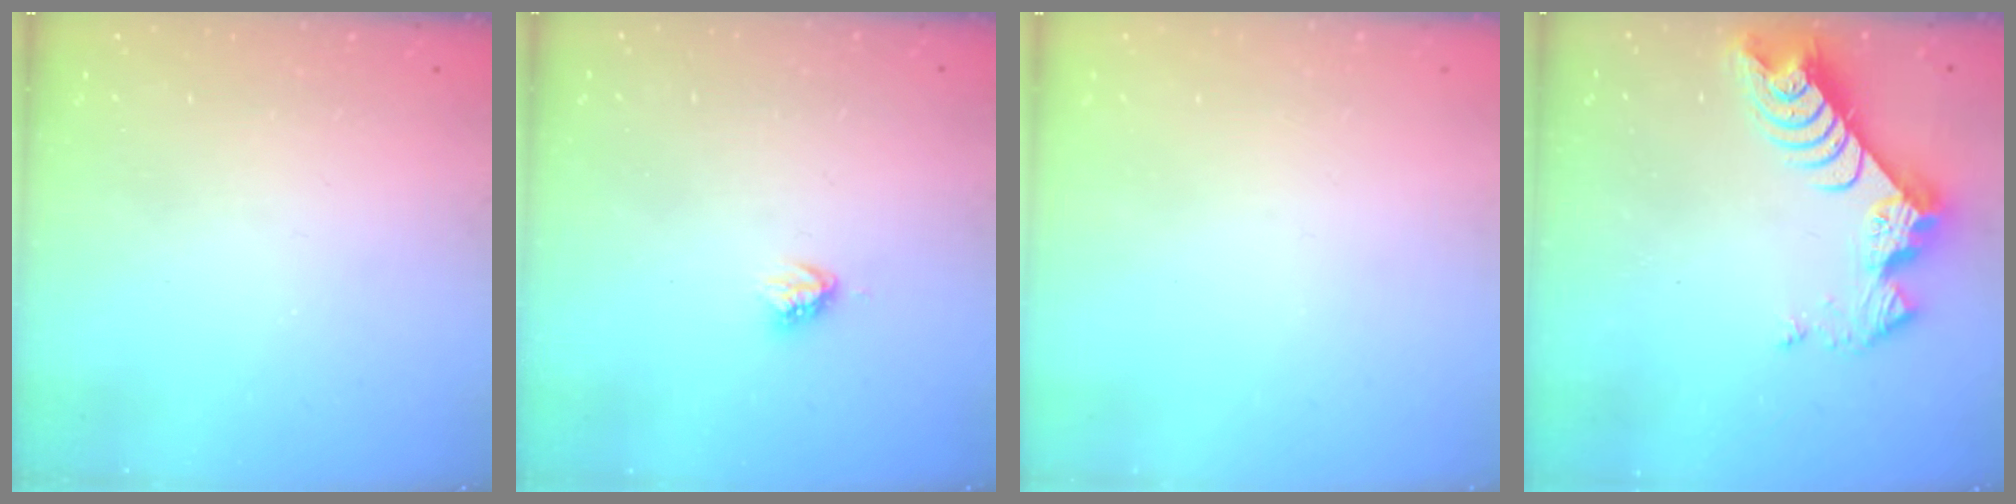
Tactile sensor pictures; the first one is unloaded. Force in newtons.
{"total": 3.8, "press": 3.8, "slide": 0.4}
{"total": 0.0}
{"total": 9.5, "press": 9.5, "slide": 0.8}